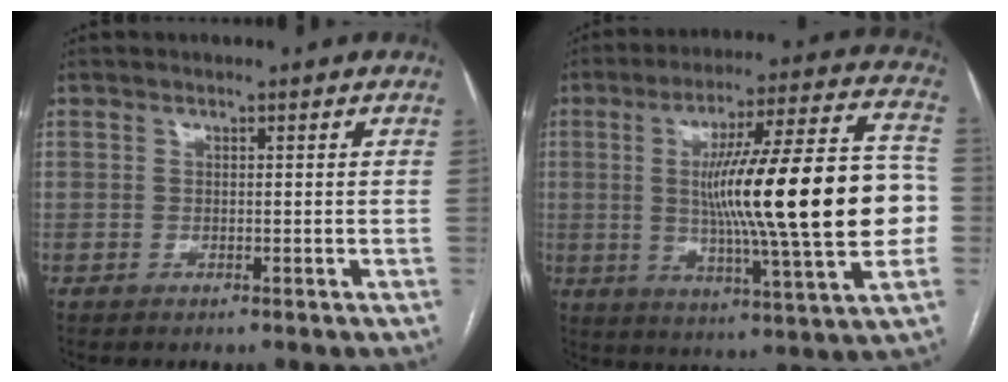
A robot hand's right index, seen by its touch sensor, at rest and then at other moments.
{"total": 24.9, "force": [-0.6, 1.6, 24.8], "torque": [-0.344, 0.019, -0.010]}